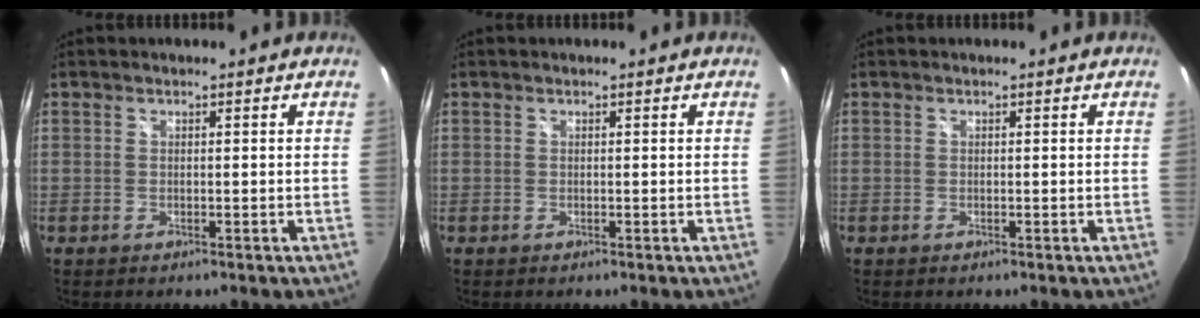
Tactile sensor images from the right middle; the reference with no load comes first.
{"total": 0.0}
{"total": 0.0}